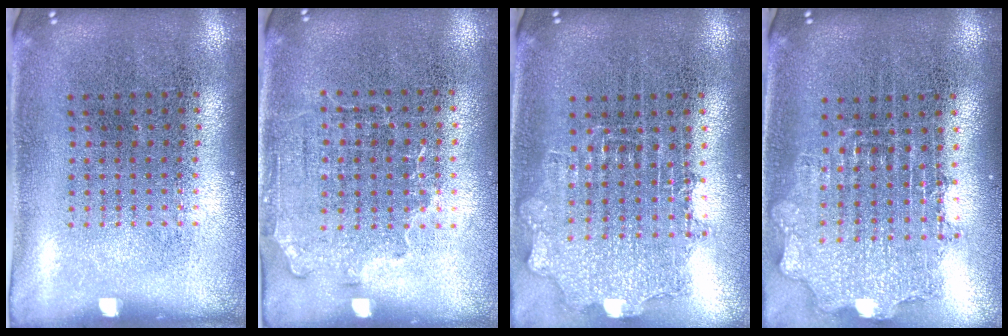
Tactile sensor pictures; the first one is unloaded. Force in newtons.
{"total": 1.4, "press": 1.1, "slide": 0.8}
{"total": 1.3, "press": 1.1, "slide": 0.6}
{"total": 1.7, "press": 1.4, "slide": 1.0}